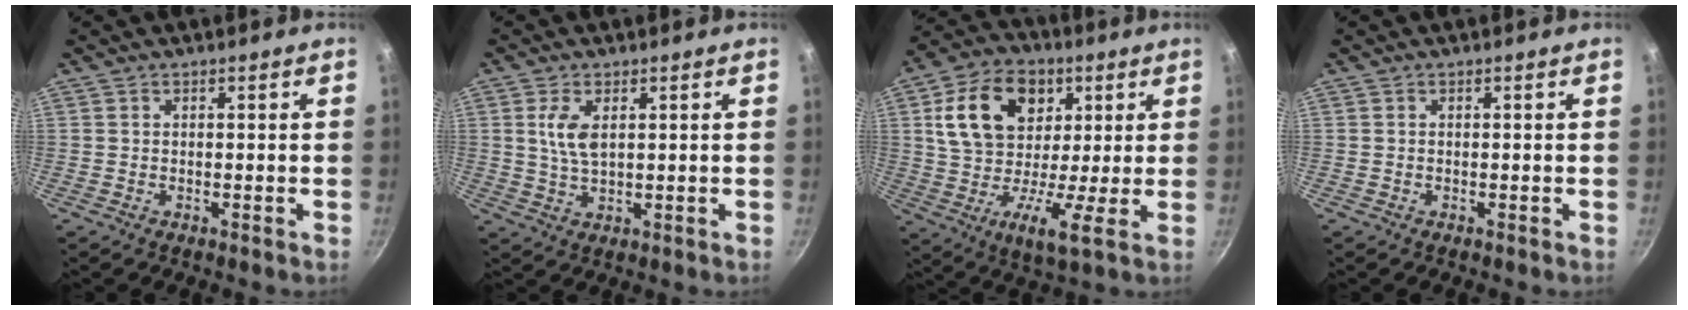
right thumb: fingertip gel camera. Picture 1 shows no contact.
{"total": 5.3, "force": [1.4, 2.5, 4.4], "torque": [-0.087, -0.008, 0.030]}
{"total": 18.0, "force": [5.8, 11.9, 12.2], "torque": [-0.196, -0.001, 0.079]}
{"total": 0.0}